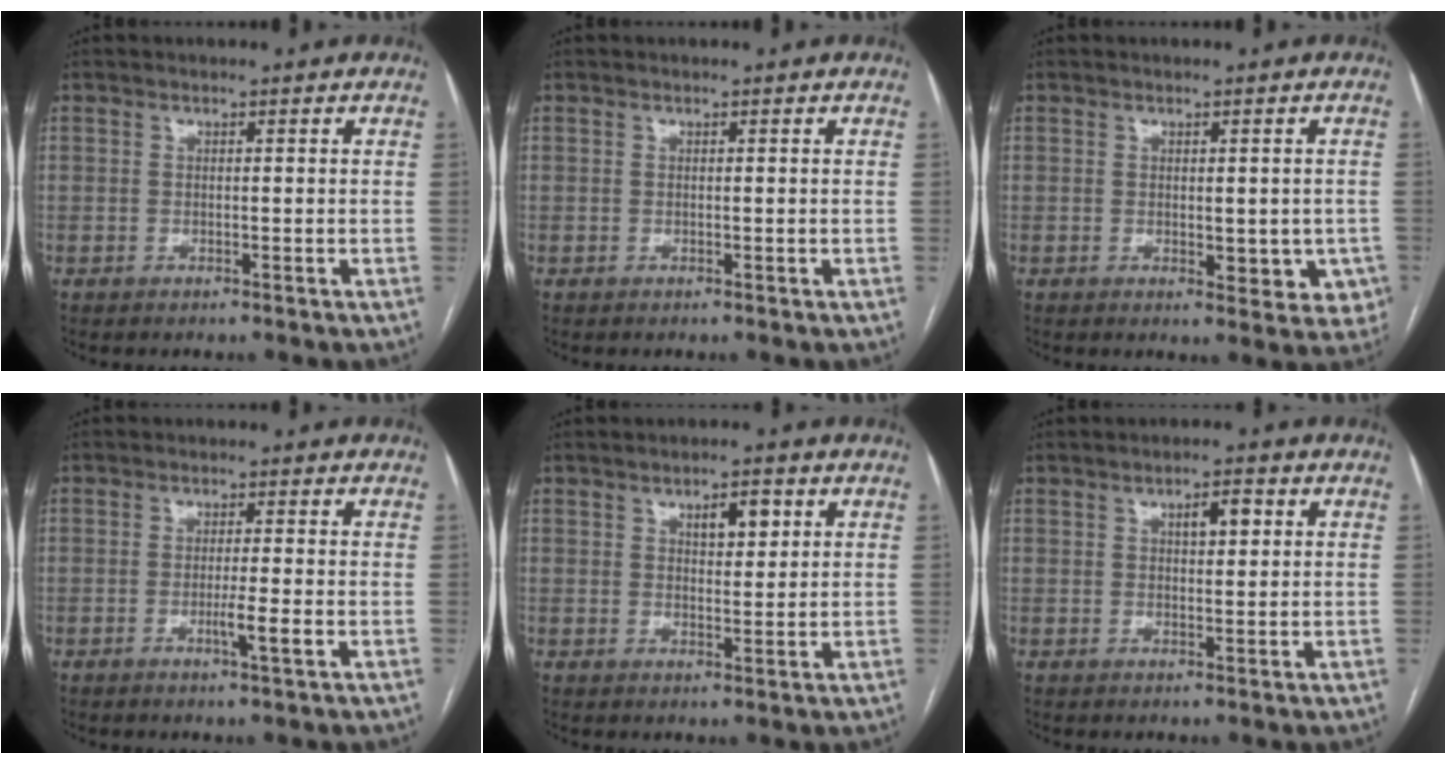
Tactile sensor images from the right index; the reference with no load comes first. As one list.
[{"total": 0.0}, {"total": 5.9, "force": [-1.3, 3.1, 4.9], "torque": [-0.035, -0.001, -0.010]}, {"total": 3.1, "force": [-1.0, -0.2, 2.9], "torque": [-0.048, -0.004, -0.017]}, {"total": 4.1, "force": [1.8, 1.6, 3.3], "torque": [-0.051, 0.005, 0.028]}, {"total": 3.4, "force": [1.2, 1.2, 2.9], "torque": [-0.047, 0.007, 0.017]}]